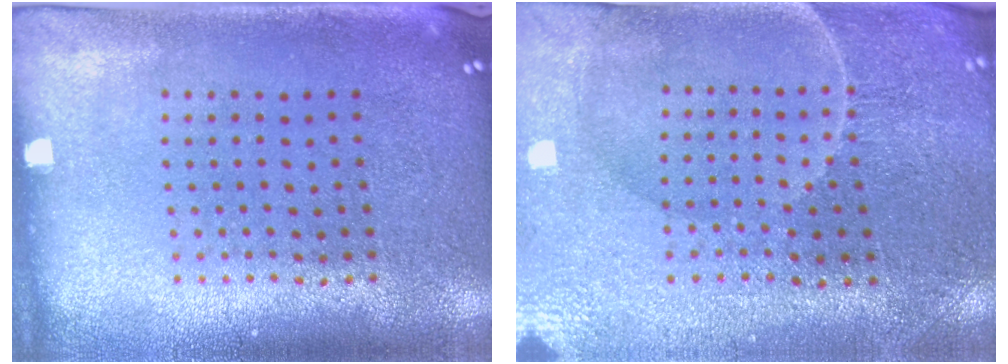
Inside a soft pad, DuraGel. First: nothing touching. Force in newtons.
{"total": 1.3, "press": 1.2, "slide": 0.3}